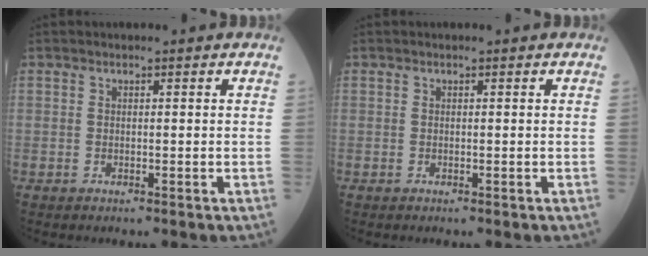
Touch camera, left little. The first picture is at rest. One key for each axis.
{"total": 0.0}